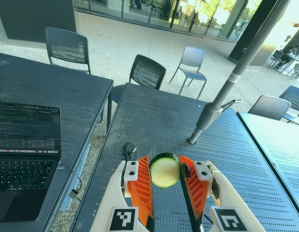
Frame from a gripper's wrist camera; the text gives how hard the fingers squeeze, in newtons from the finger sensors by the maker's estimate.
{"total": 11.2, "left": 11.7, "right": 10.8}